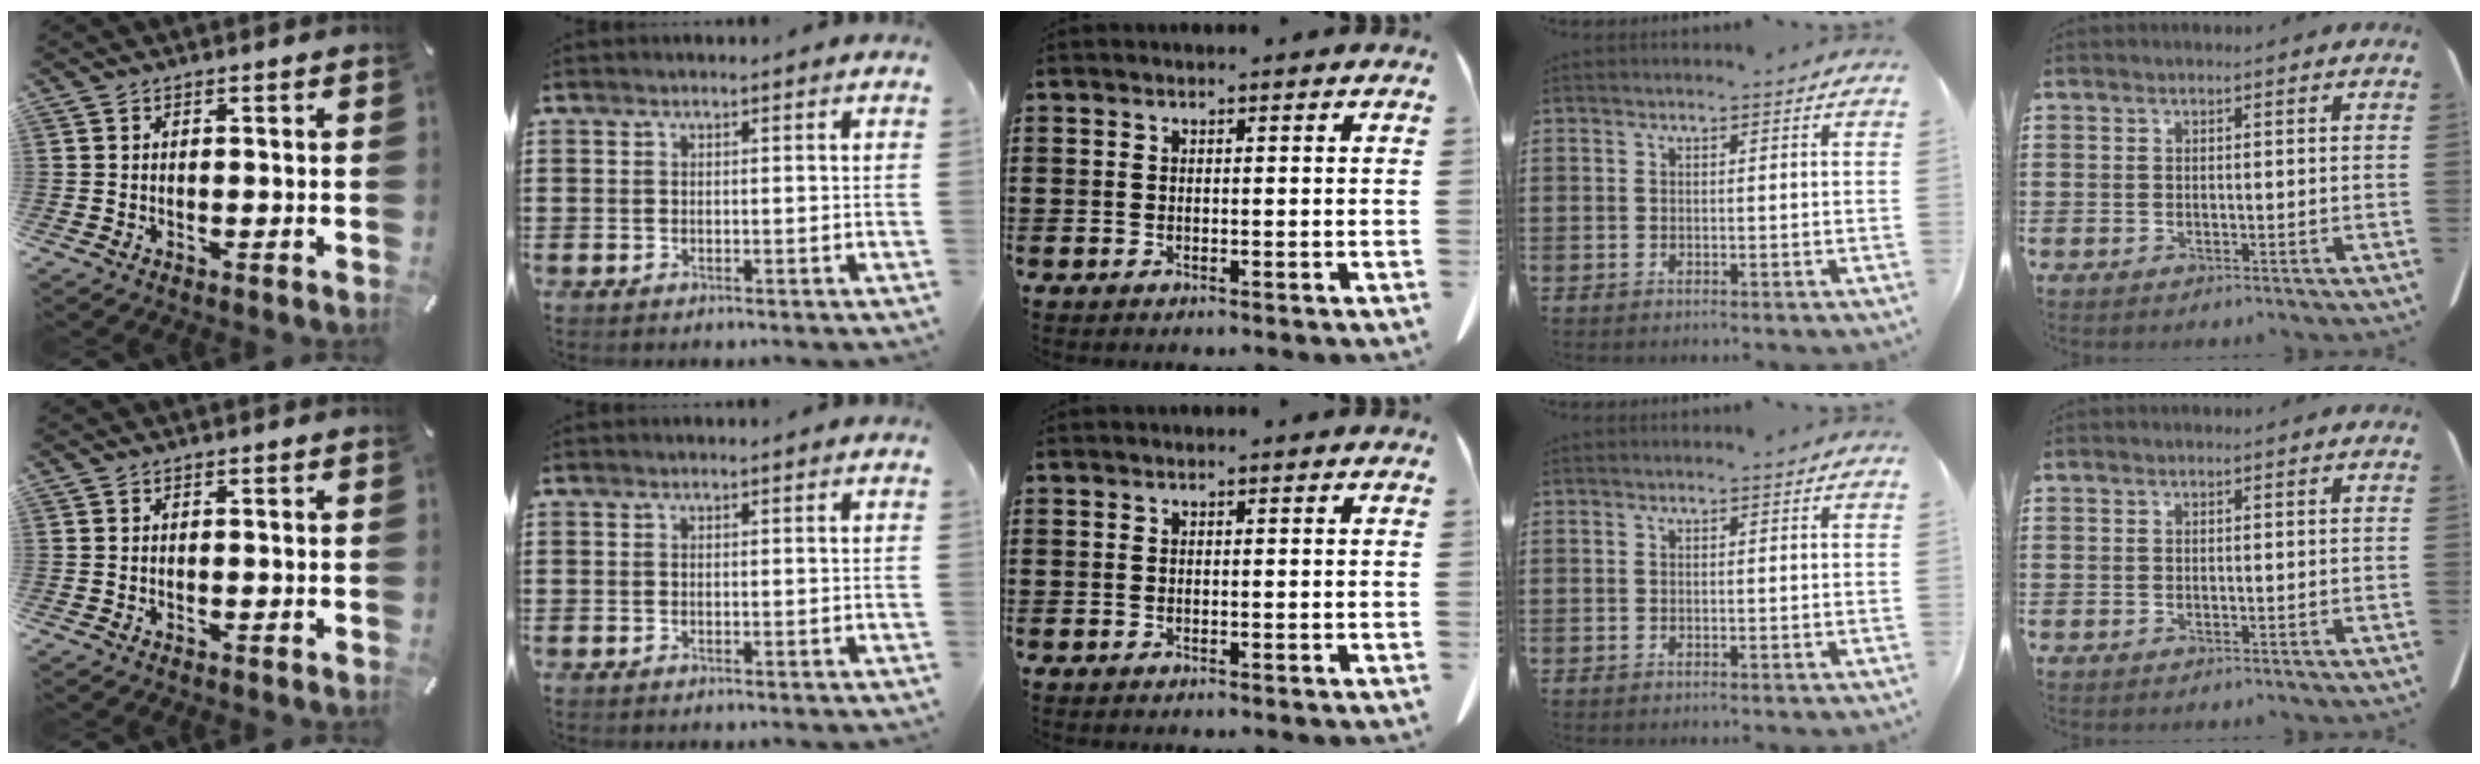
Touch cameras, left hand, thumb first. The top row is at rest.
{}